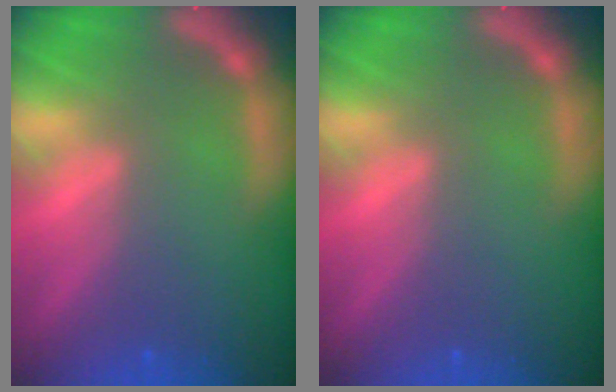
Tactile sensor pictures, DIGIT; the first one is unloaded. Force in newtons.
{"total": 0.0}